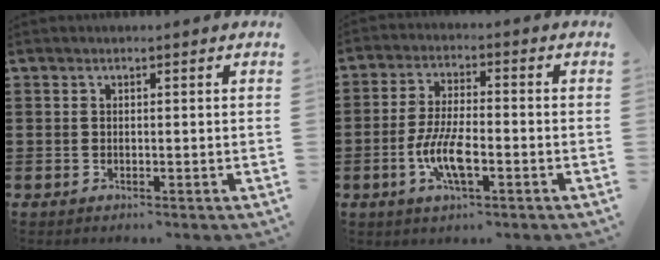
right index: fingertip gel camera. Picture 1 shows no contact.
{"total": 7.4, "force": [-2.5, 2.2, 6.6], "torque": [-0.148, -0.014, -0.050]}